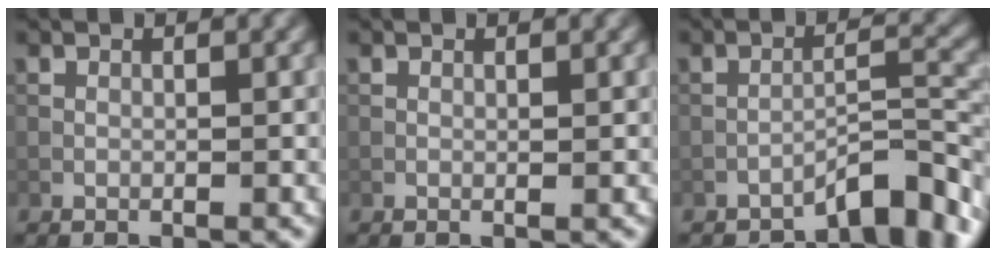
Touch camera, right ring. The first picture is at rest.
{"total": 0.0}
{"total": 4.6, "force": [-3.9, 0.7, 2.4], "torque": [-0.029, 0.018, -0.064]}